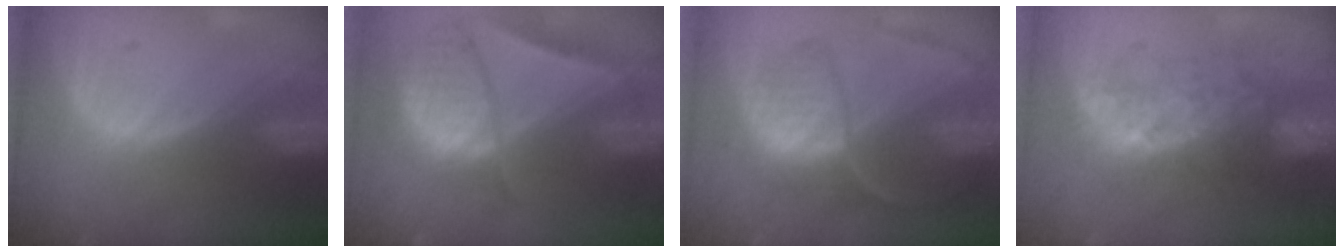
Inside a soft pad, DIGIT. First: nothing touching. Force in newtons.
{"total": 10.0, "press": 8.3, "slide": 5.4}
{"total": 8.9, "press": 7.6, "slide": 4.6}
{"total": 7.9, "press": 7.6, "slide": 2.2}